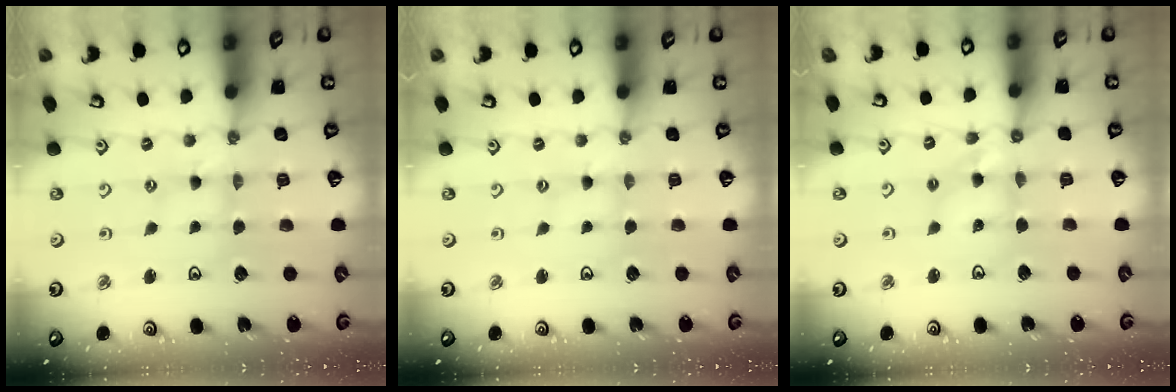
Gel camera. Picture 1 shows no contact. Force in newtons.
{"total": 0.0}
{"total": 7.4, "press": 7.4, "slide": 0.6}